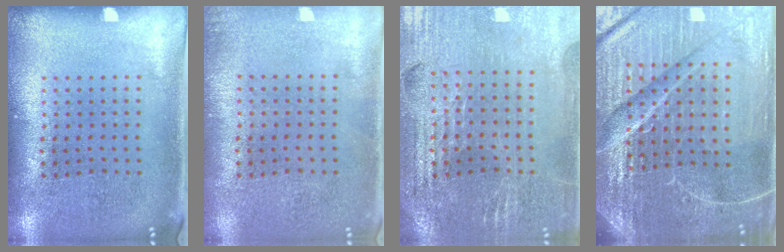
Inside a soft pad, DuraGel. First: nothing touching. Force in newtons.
{"total": 0.5, "press": 0.5, "slide": 0.1}
{"total": 2.9, "press": 2.8, "slide": 0.4}
{"total": 6.5, "press": 5.8, "slide": 3.0}